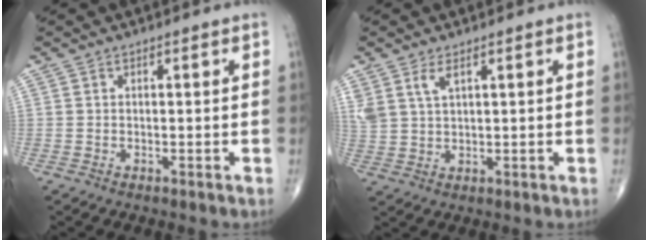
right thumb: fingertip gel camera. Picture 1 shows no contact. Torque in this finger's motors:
{"motor_torque": [0.02, 0.05, 0.42, 0.38, 0.01]}